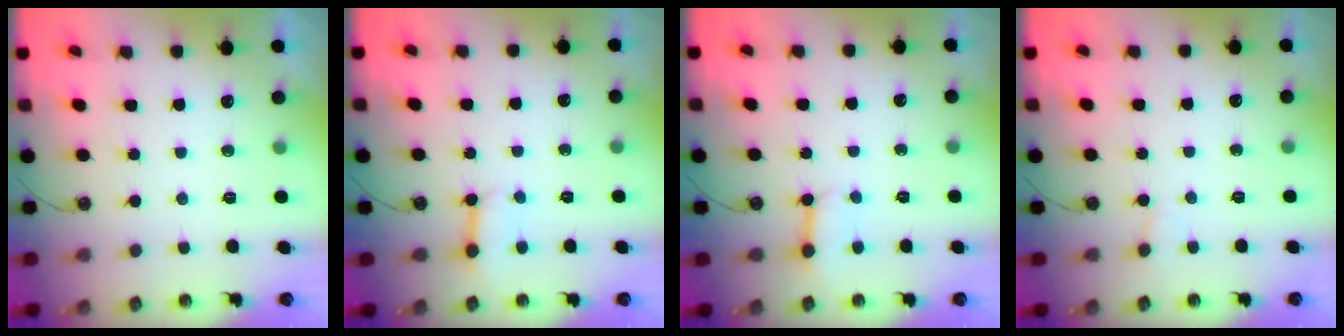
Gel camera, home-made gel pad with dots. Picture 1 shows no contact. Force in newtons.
{"total": 2.9, "press": 2.9, "slide": 0.2}
{"total": 2.9, "press": 2.9, "slide": 0.2}
{"total": 2.3, "press": 2.3, "slide": 0.1}